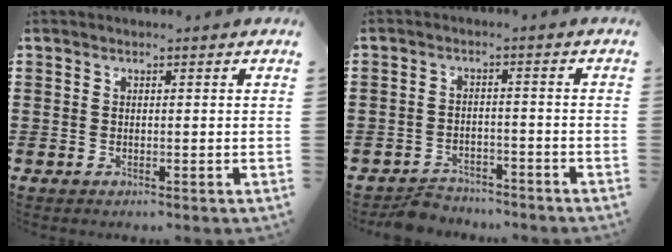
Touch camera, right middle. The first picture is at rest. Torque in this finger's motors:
{"motor_torque": [2.14, 0.00, 0.00, 0.01]}